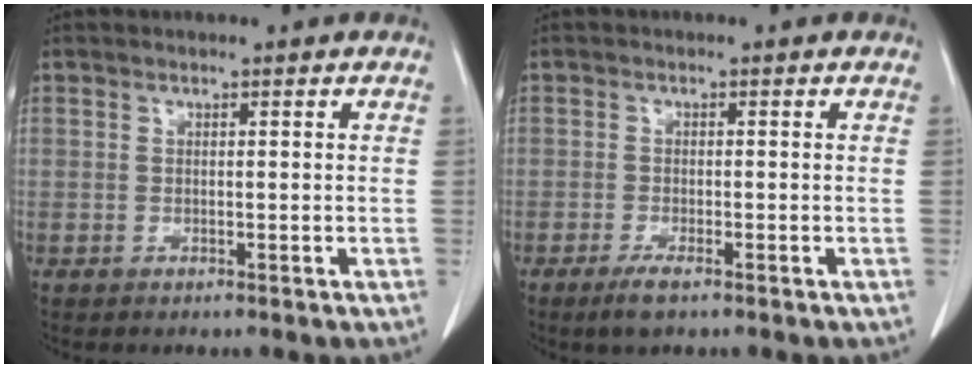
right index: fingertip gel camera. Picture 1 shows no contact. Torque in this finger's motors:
{"motor_torque": [0.27, -0.23, 0.03, 0.01]}